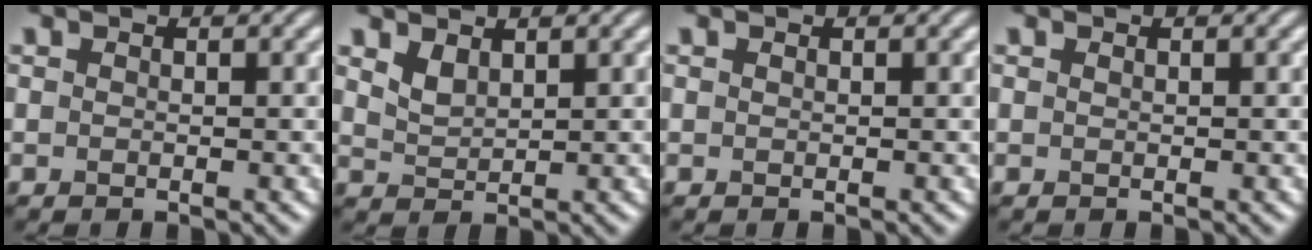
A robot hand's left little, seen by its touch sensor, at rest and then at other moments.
{"total": 1.7, "force": [1.2, 0.8, 0.8], "torque": [-0.022, -0.003, 0.031]}
{"total": 0.0}
{"total": 0.0}